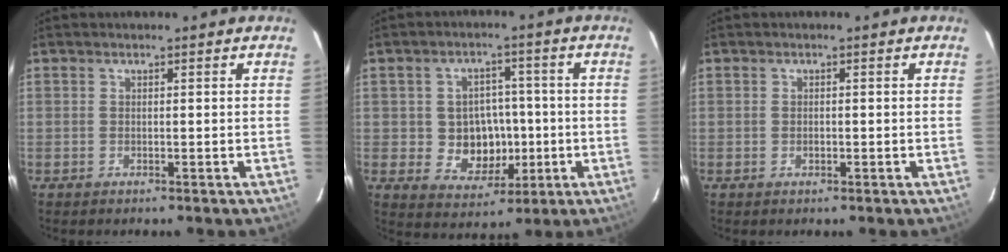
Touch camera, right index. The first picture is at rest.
{"total": 8.8, "force": [-1.3, 7.7, 4.0], "torque": [-0.089, 0.011, -0.005]}
{"total": 0.8, "force": [-0.3, 0.6, 0.4], "torque": [-0.005, 0.001, -0.004]}